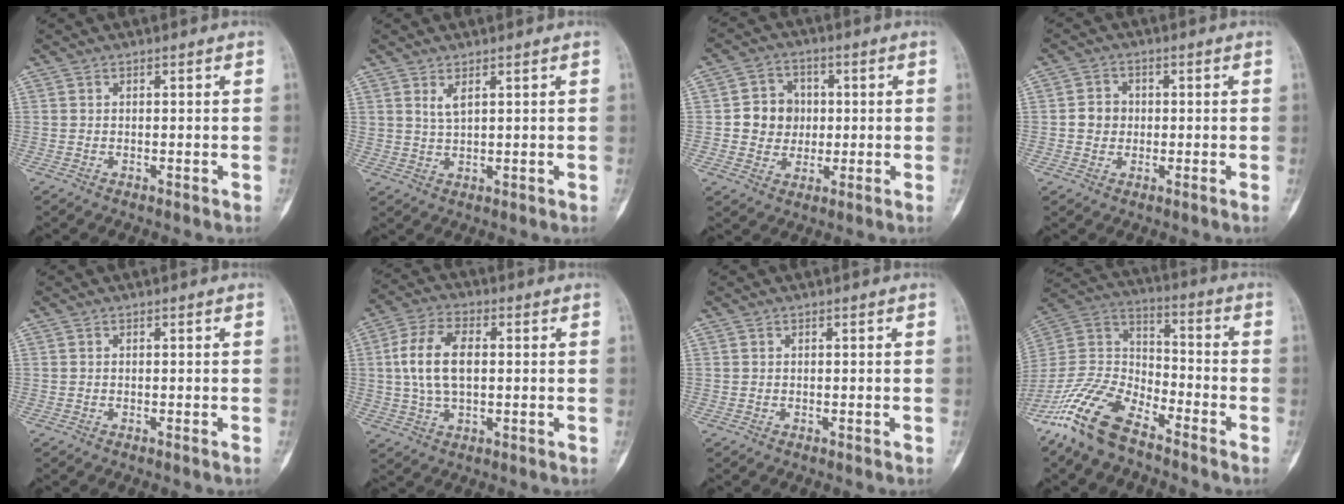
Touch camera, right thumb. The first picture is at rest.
{"total": 2.4, "force": [1.4, 0.8, 1.8], "torque": [-0.036, -0.009, 0.033]}
{"total": 7.7, "force": [0.2, 7.0, 3.2], "torque": [-0.016, 0.008, -0.001]}
{"total": 3.5, "force": [-0.2, 3.1, 1.7], "torque": [-0.017, 0.009, -0.009]}
{"total": 0.0}
{"total": 10.7, "force": [1.0, 6.0, 8.8], "torque": [-0.171, 0.014, 0.020]}
{"total": 0.0}
{"total": 15.8, "force": [-11.5, 6.1, 9.0], "torque": [-0.179, 0.059, -0.228]}